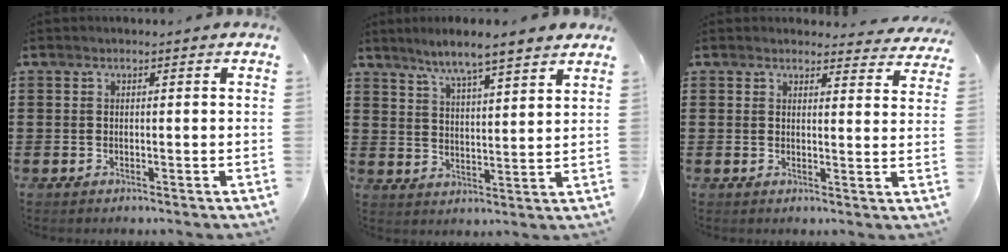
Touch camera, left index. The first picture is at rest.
{"total": 5.6, "force": [5.1, -0.4, 2.1], "torque": [-0.062, -0.025, 0.087]}
{"total": 3.0, "force": [2.9, 0.6, 0.5], "torque": [-0.004, -0.018, 0.050]}